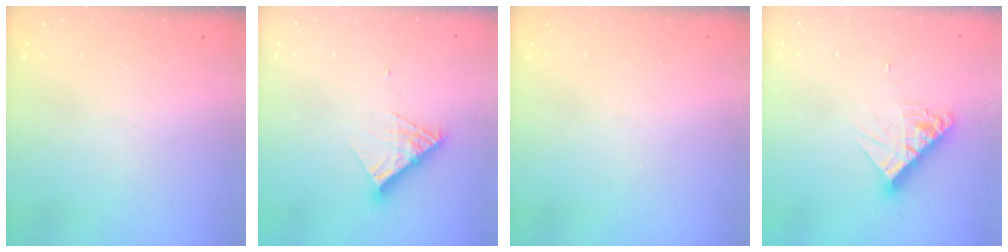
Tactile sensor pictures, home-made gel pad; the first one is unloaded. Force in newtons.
{"total": 9.3, "press": 9.2, "slide": 0.8}
{"total": 0.0}
{"total": 10.7, "press": 10.6, "slide": 1.0}